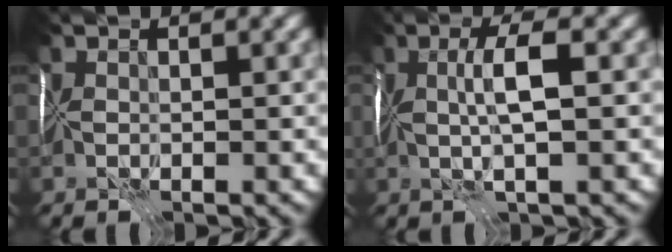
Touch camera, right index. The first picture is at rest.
{"total": 2.4, "force": [0.0, -1.0, 2.2], "torque": [-0.029, -0.003, 0.000]}